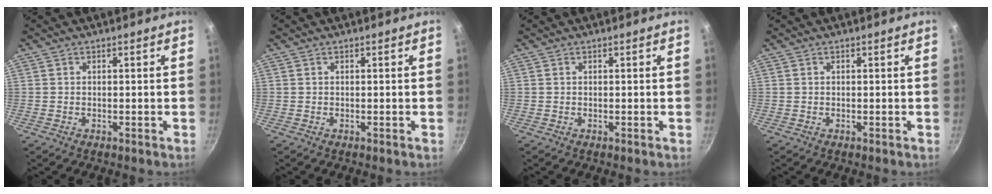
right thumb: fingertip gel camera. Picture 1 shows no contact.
{"total": 0.0}
{"total": 0.0}
{"total": 0.0}